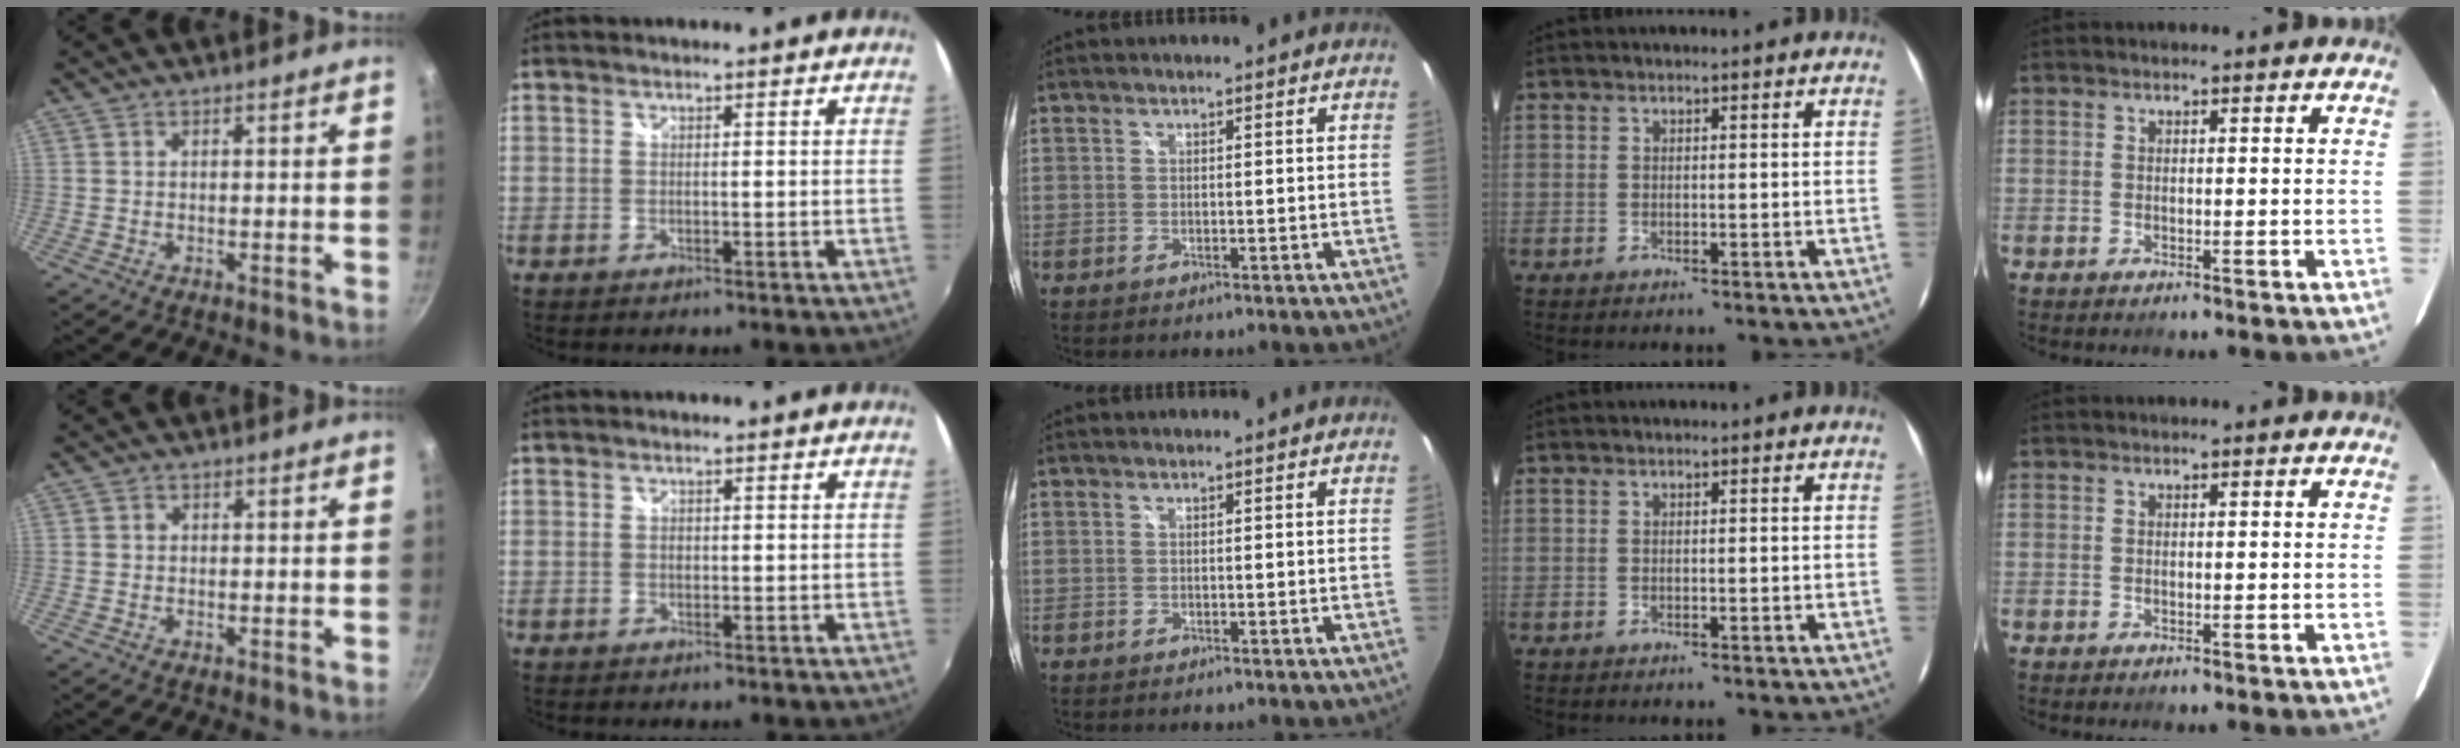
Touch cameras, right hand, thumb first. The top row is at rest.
{"thumb": {"total": 0.7, "force": [0.0, 0.6, 0.2], "torque": [0.001, 0.003, 0.000]}, "index": {"total": 0.7, "force": [-0.1, 0.5, 0.4], "torque": [-0.006, 0.001, -0.002]}}